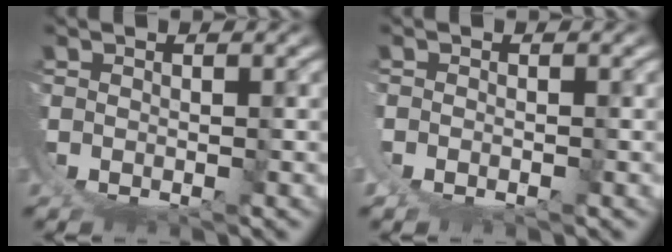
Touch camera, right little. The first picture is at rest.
{"total": 0.9, "force": [0.2, 0.7, 0.6], "torque": [-0.016, -0.001, 0.003]}